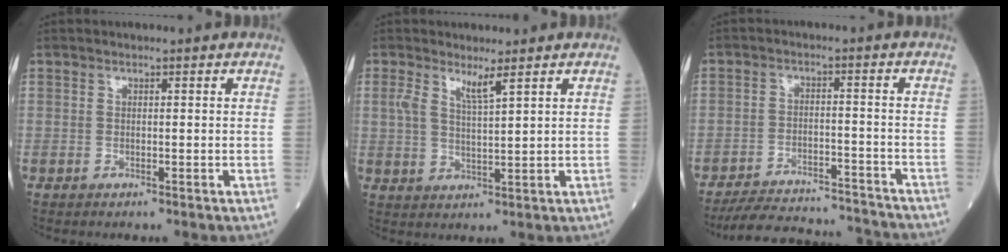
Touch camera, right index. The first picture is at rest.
{"total": 3.3, "force": [2.1, 0.0, 2.6], "torque": [-0.055, -0.002, 0.042]}
{"total": 14.8, "force": [-14.3, 2.2, 3.2], "torque": [-0.055, 0.011, -0.202]}